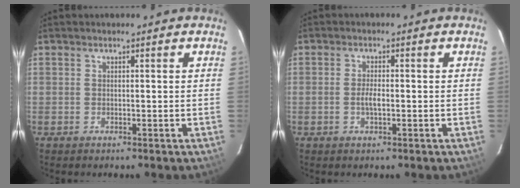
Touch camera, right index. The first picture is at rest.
{"total": 2.3, "force": [-0.5, 0.8, 2.1], "torque": [-0.041, 0.000, -0.010]}